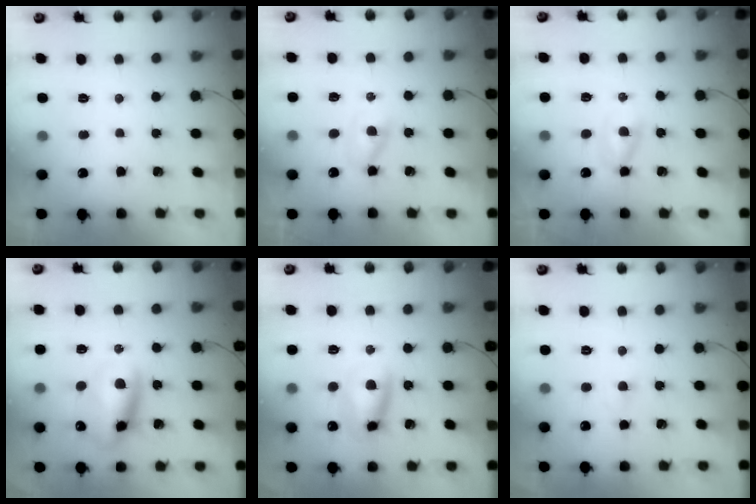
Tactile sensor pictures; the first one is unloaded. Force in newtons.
{"total": 2.9, "press": 2.7, "slide": 1.1}
{"total": 2.2, "press": 2.0, "slide": 0.9}
{"total": 11.4, "press": 11.1, "slide": 2.9}
{"total": 10.1, "press": 9.9, "slide": 1.8}
{"total": 2.6, "press": 2.4, "slide": 0.9}